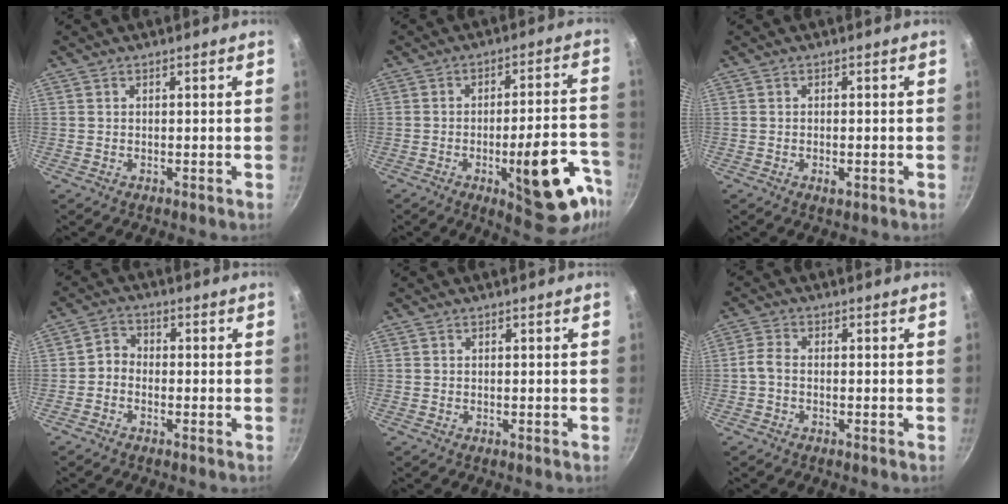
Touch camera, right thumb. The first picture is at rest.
{"total": 18.8, "force": [-8.0, 6.4, 15.7], "torque": [-0.155, 0.037, -0.102]}
{"total": 1.7, "force": [-0.6, 0.8, 1.4], "torque": [-0.025, 0.000, -0.010]}
{"total": 2.8, "force": [-1.2, 2.2, 1.2], "torque": [-0.018, 0.022, -0.033]}
{"total": 0.0}
{"total": 2.5, "force": [-0.9, 1.4, 1.9], "torque": [-0.051, 0.013, -0.026]}